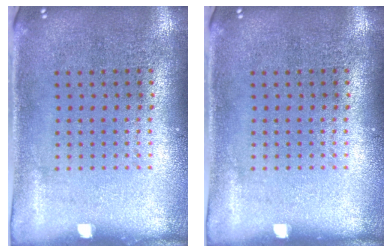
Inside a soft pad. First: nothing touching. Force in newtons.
{"total": 0.0}